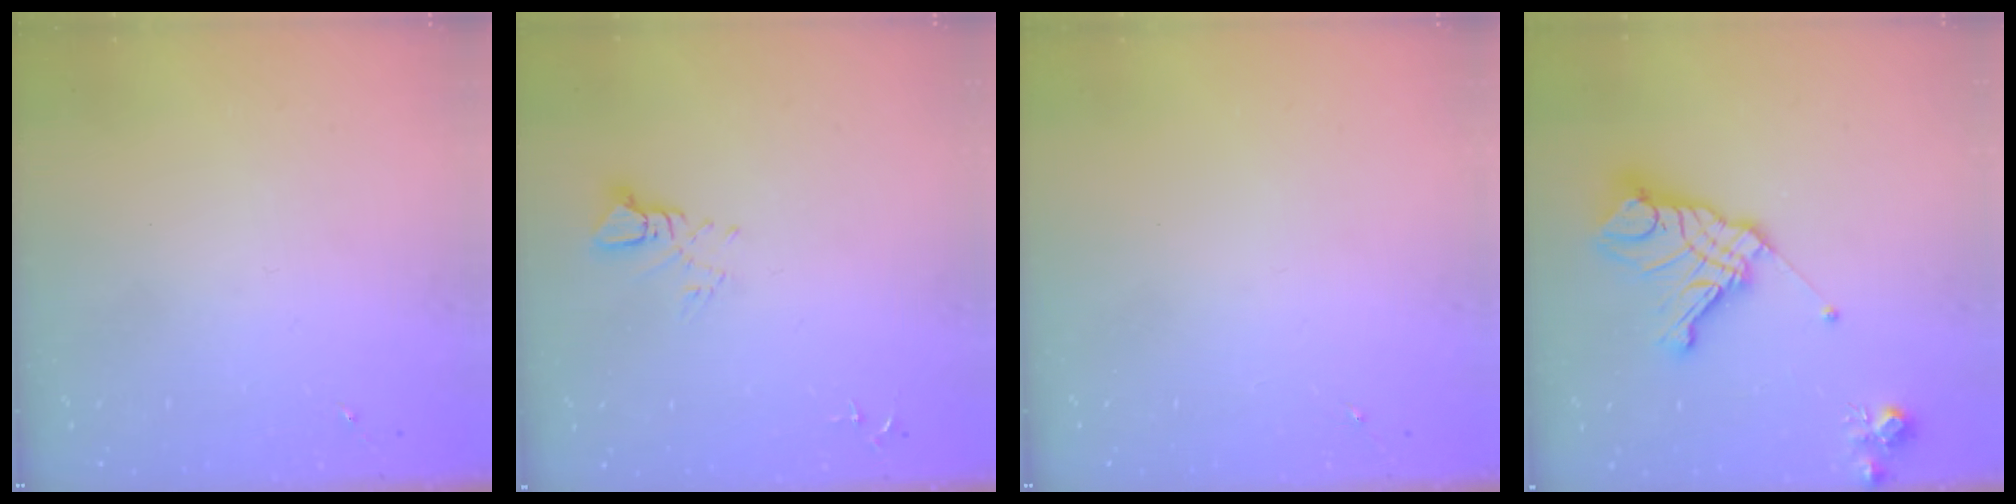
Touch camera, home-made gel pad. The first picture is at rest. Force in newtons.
{"total": 5.0, "press": 5.0, "slide": 0.2}
{"total": 0.0}
{"total": 17.5, "press": 17.4, "slide": 2.0}